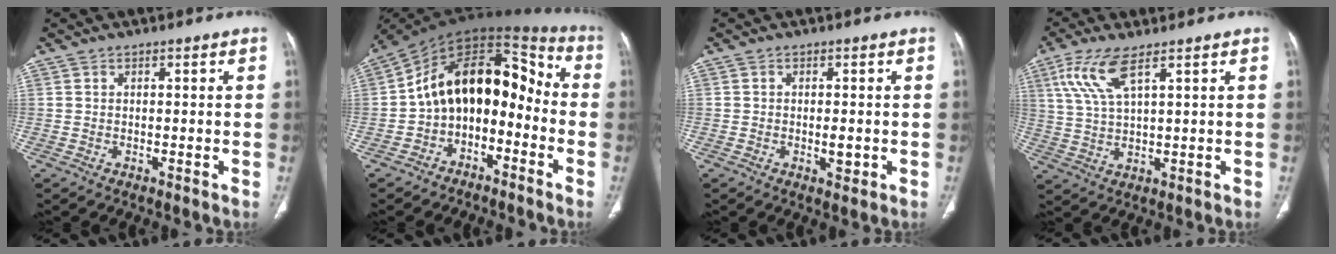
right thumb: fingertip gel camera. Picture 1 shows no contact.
{"total": 16.7, "force": [-3.6, 11.2, 11.9], "torque": [-0.147, 0.102, -0.066]}
{"total": 2.3, "force": [-0.5, 1.1, 2.0], "torque": [-0.027, -0.001, -0.004]}
{"total": 8.3, "force": [4.3, 2.3, 6.7], "torque": [-0.159, -0.010, 0.095]}